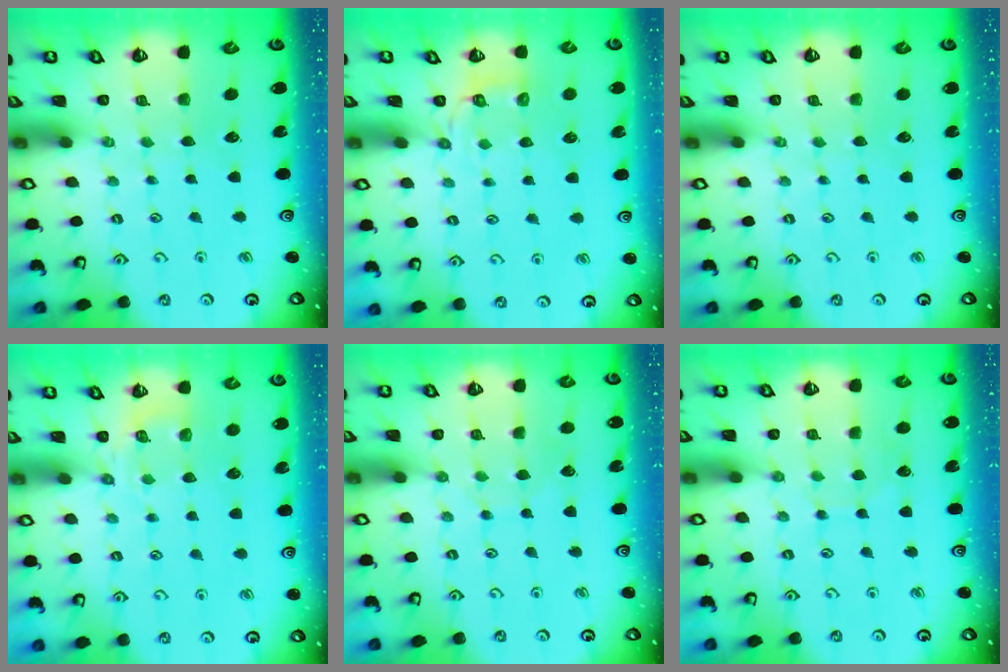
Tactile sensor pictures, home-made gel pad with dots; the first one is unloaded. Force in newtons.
{"total": 2.7, "press": 1.4, "slide": 2.3}
{"total": 0.0}
{"total": 5.0, "press": 4.6, "slide": 1.9}
{"total": 4.9, "press": 4.9, "slide": 0.4}
{"total": 3.6, "press": 3.6, "slide": 0.4}